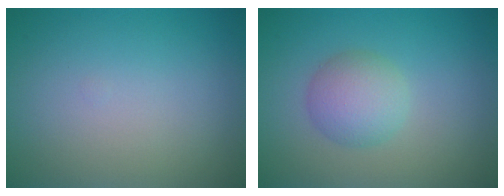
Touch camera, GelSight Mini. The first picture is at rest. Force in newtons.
{"total": 3.2, "press": 3.2, "slide": 0.1}